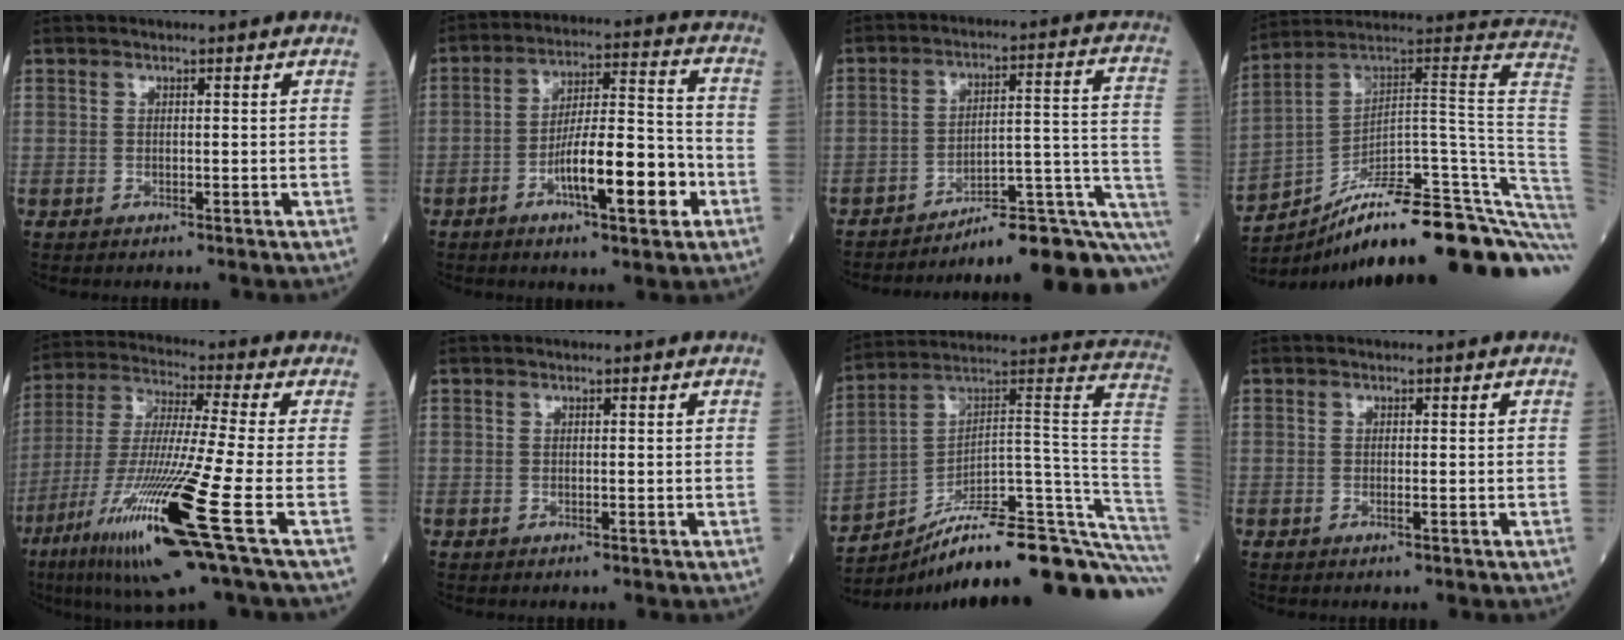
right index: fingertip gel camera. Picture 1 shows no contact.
{"total": 12.6, "force": [-4.8, 2.3, 11.4], "torque": [-0.189, 0.011, -0.078]}
{"total": 16.4, "force": [-13.2, 1.2, 9.7], "torque": [-0.065, 0.049, -0.181]}
{"total": 31.0, "force": [-22.8, 3.3, 20.8], "torque": [-0.165, 0.030, -0.321]}
{"total": 19.7, "force": [-8.4, -0.7, 17.8], "torque": [-0.360, -0.049, -0.161]}
{"total": 0.0}
{"total": 28.4, "force": [-21.9, 2.1, 17.9], "torque": [-0.140, 0.041, -0.320]}
{"total": 0.5, "force": [-0.2, 0.0, 0.5], "torque": [-0.011, -0.001, -0.003]}